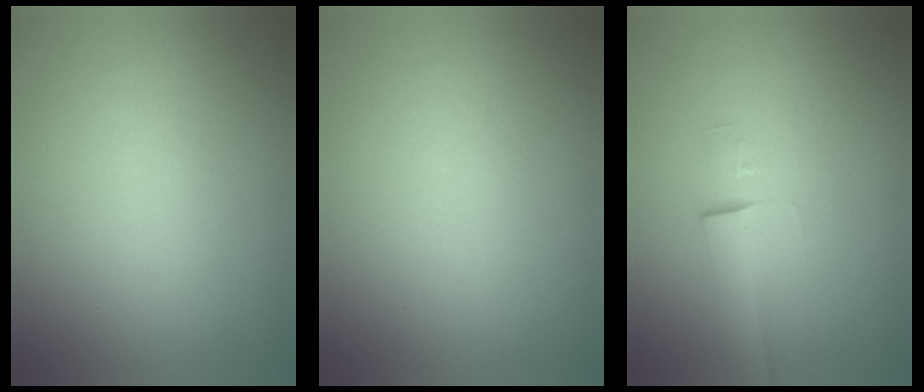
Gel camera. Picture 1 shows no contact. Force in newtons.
{"total": 1.3}
{"total": 2.6}